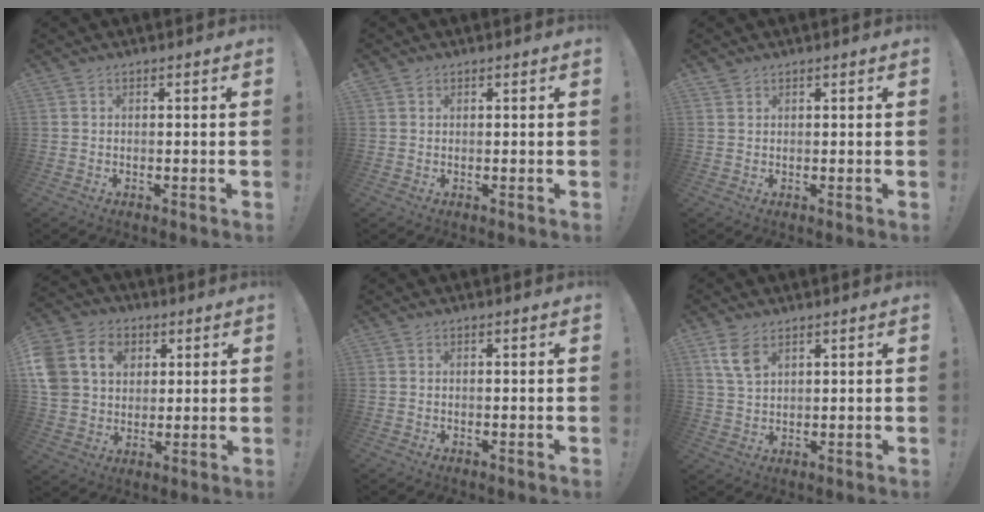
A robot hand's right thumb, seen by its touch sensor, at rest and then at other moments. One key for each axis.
{"total": 0.7, "fx": 0.5, "fy": 0.5, "fz": 0.2, "tx": 0.004, "ty": -0.002, "tz": 0.008}
{"total": 1.1, "fx": 0.9, "fy": 0.5, "fz": 0.1, "tx": 0.002, "ty": -0.005, "tz": 0.018}
{"total": 15.5, "fx": 4.8, "fy": 12.5, "fz": 7.9, "tx": -0.144, "ty": -0.010, "tz": 0.098}
{"total": 0.0}
{"total": 6.8, "fx": 3.8, "fy": 3.8, "fz": 4.2, "tx": -0.075, "ty": -0.011, "tz": 0.075}